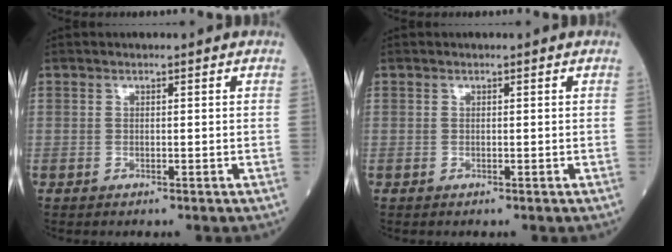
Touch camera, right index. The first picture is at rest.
{"total": 0.0}